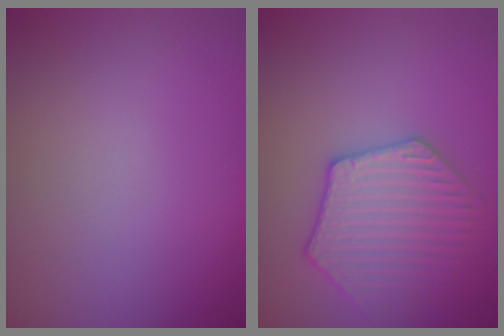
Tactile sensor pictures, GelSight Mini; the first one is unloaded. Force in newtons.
{"total": 4.2, "press": 4.1, "slide": 1.1}